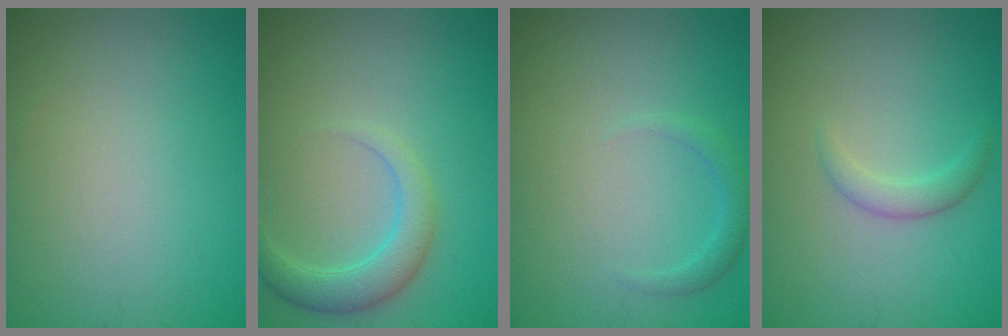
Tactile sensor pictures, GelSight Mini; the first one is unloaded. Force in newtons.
{"total": 3.2, "press": 3.2, "slide": 0.0}
{"total": 1.4, "press": 1.4, "slide": 0.1}
{"total": 1.6, "press": 1.6, "slide": 0.1}